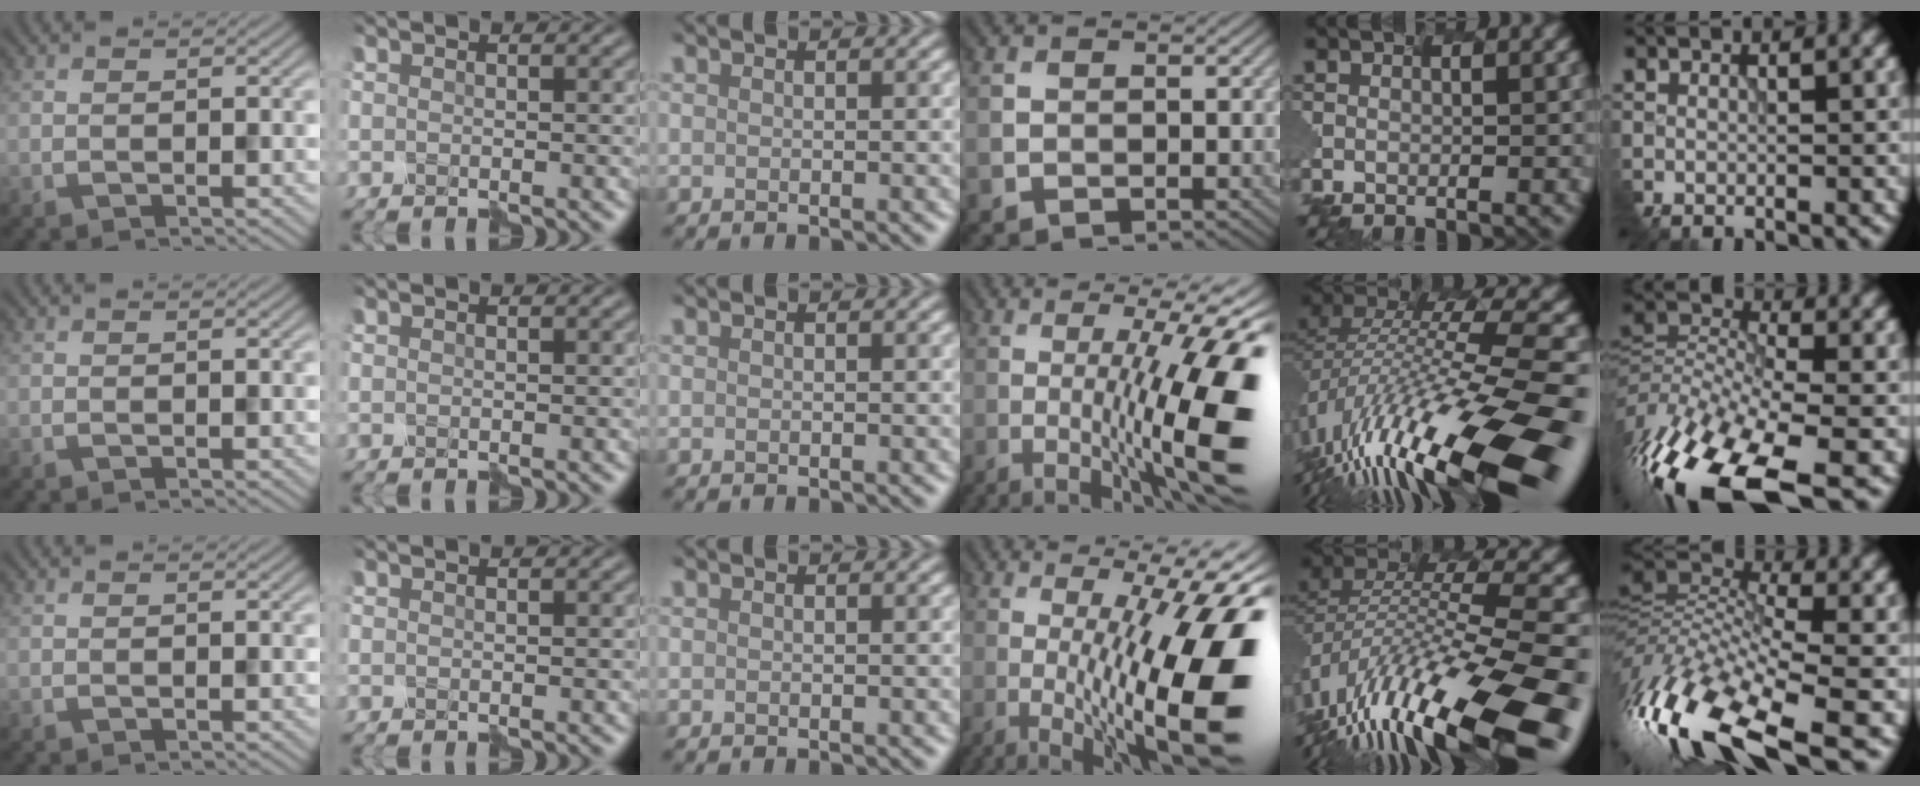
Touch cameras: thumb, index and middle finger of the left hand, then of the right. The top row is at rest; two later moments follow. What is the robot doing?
{"motion": "shake", "object": "plastic piggy bank"}